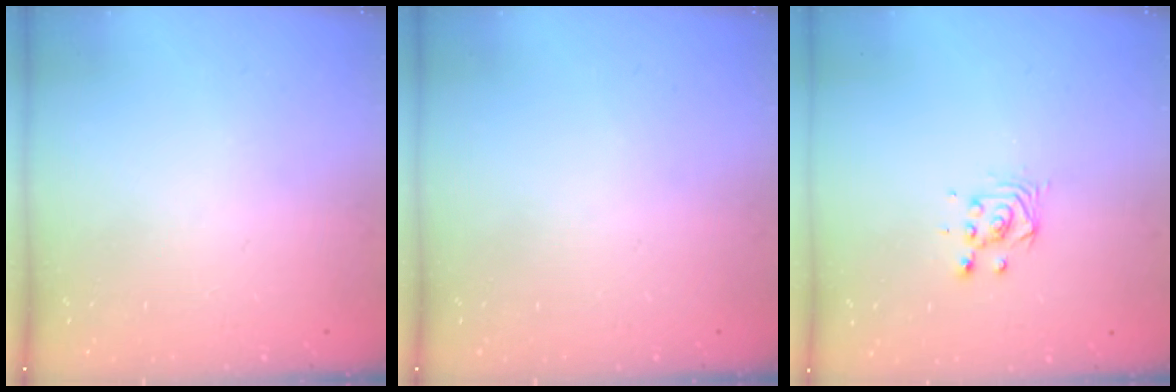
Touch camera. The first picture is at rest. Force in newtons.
{"total": 0.0}
{"total": 3.7, "press": 3.7, "slide": 0.3}